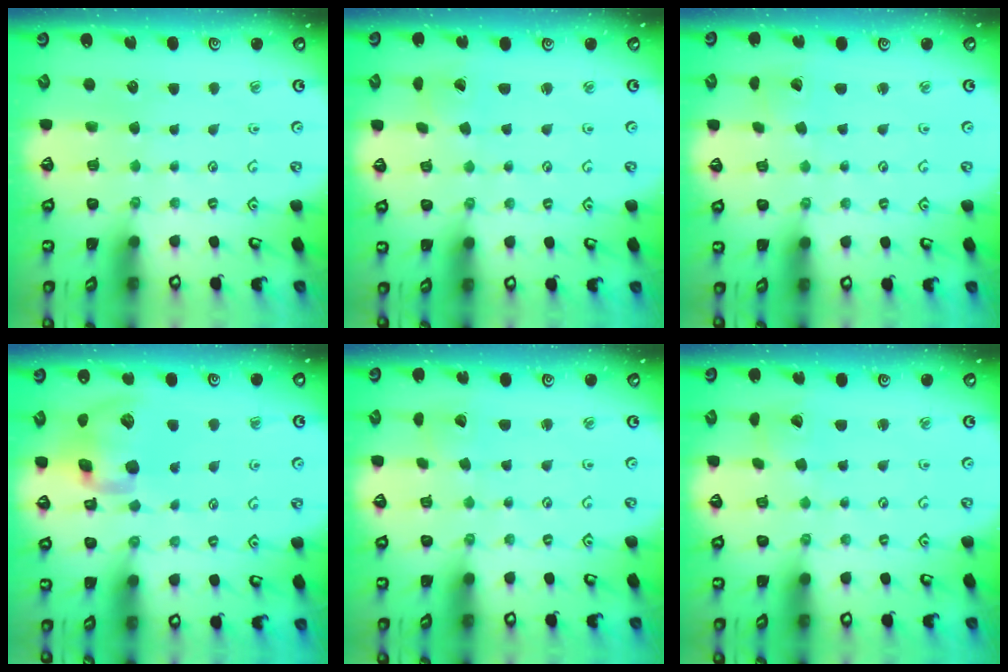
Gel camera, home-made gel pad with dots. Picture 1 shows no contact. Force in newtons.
{"total": 1.7, "press": 1.7, "slide": 0.1}
{"total": 2.1, "press": 2.1, "slide": 0.1}
{"total": 13.5, "press": 13.3, "slide": 2.1}
{"total": 2.0, "press": 2.0, "slide": 0.1}
{"total": 1.8, "press": 1.8, "slide": 0.2}